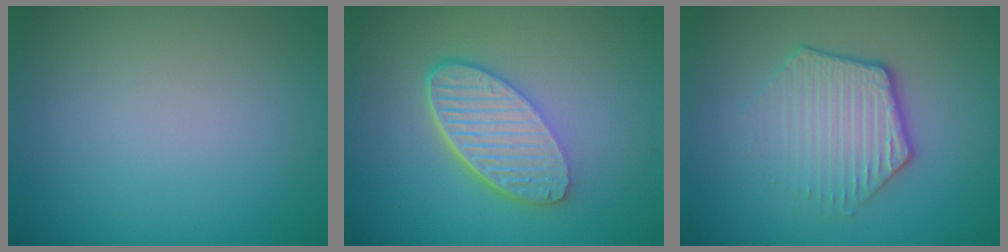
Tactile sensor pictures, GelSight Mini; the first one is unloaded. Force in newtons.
{"total": 6.0, "press": 4.3, "slide": 4.2}
{"total": 4.3, "press": 3.1, "slide": 2.9}